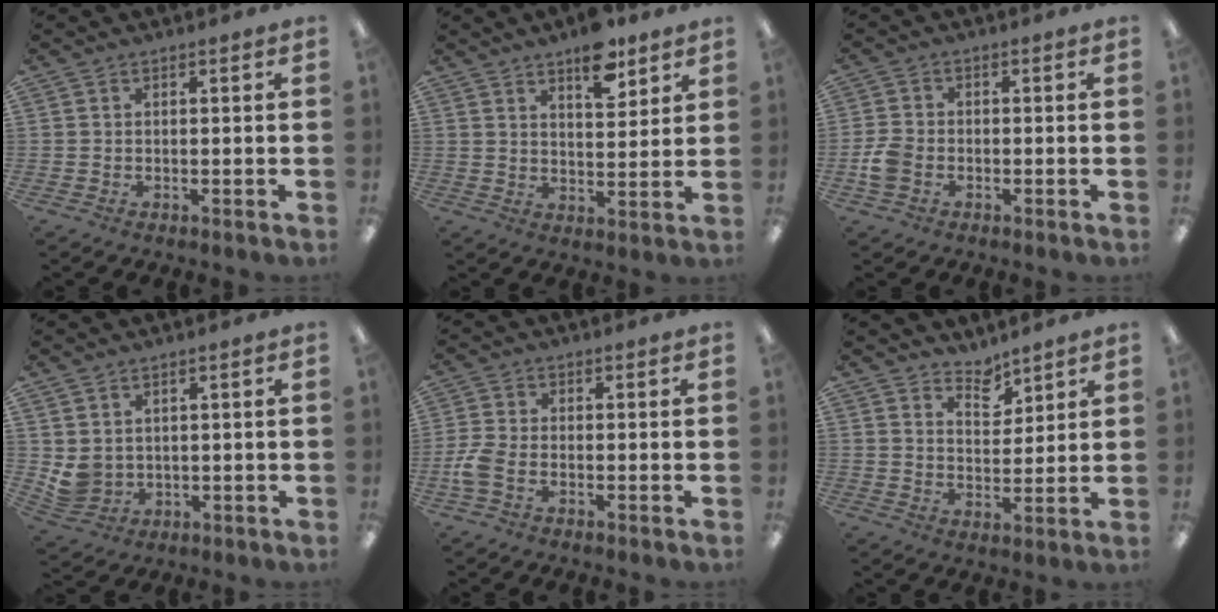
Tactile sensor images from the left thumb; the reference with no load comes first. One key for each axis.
{"total": 9.5, "fx": 6.8, "fy": 3.9, "fz": 5.3, "tx": -0.057, "ty": -0.044, "tz": 0.112}
{"total": 4.7, "fx": -1.6, "fy": 3.4, "fz": 2.9, "tx": -0.058, "ty": 0.007, "tz": -0.029}
{"total": 4.5, "fx": 2.3, "fy": 3.6, "fz": 1.4, "tx": -0.043, "ty": -0.009, "tz": 0.046}
{"total": 4.5, "fx": -1.5, "fy": 2.4, "fz": 3.5, "tx": -0.074, "ty": 0.003, "tz": -0.029}
{"total": 5.5, "fx": 5.0, "fy": 2.1, "fz": 1.0, "tx": -0.003, "ty": -0.040, "tz": 0.088}